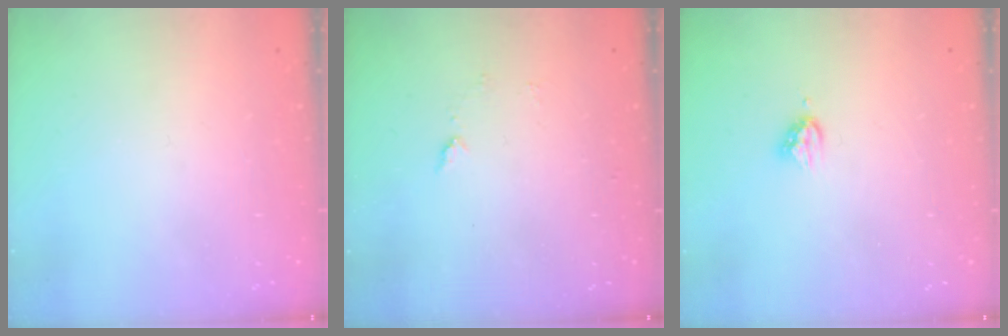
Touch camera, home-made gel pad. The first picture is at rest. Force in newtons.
{"total": 5.2, "press": 5.1, "slide": 0.6}
{"total": 4.6, "press": 4.6, "slide": 0.4}